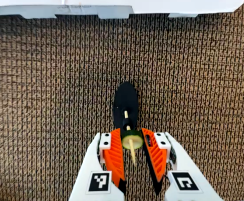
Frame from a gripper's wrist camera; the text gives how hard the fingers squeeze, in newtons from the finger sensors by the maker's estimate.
{"total": 8.5, "left": 8.0, "right": 9.0}